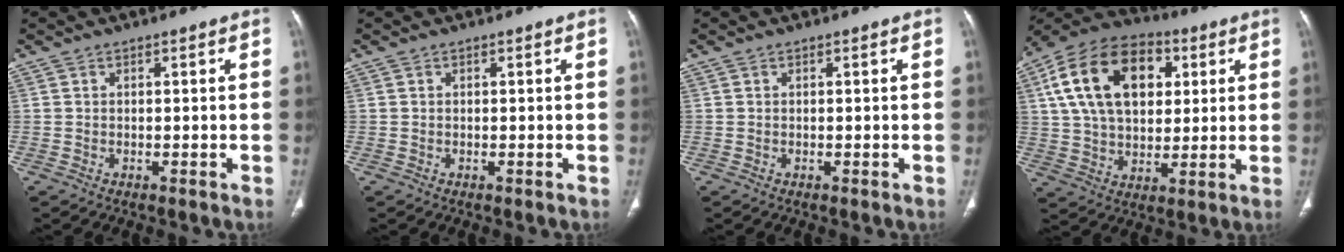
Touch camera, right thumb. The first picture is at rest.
{"total": 0.0}
{"total": 0.0}
{"total": 21.6, "force": [6.2, 13.9, 15.3], "torque": [-0.254, 0.005, 0.103]}